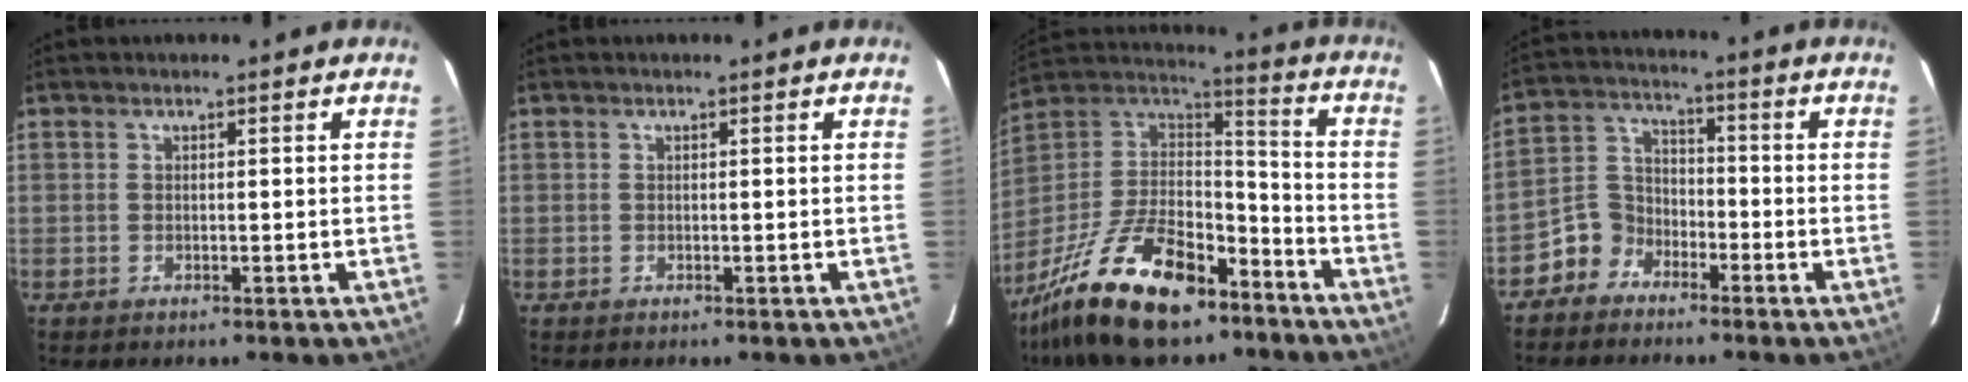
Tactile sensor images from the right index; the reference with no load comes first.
{"total": 0.0}
{"total": 24.8, "force": [-16.5, 10.8, 15.1], "torque": [-0.306, -0.004, -0.274]}
{"total": 6.7, "force": [-4.4, 4.9, 0.8], "torque": [-0.022, 0.033, -0.095]}